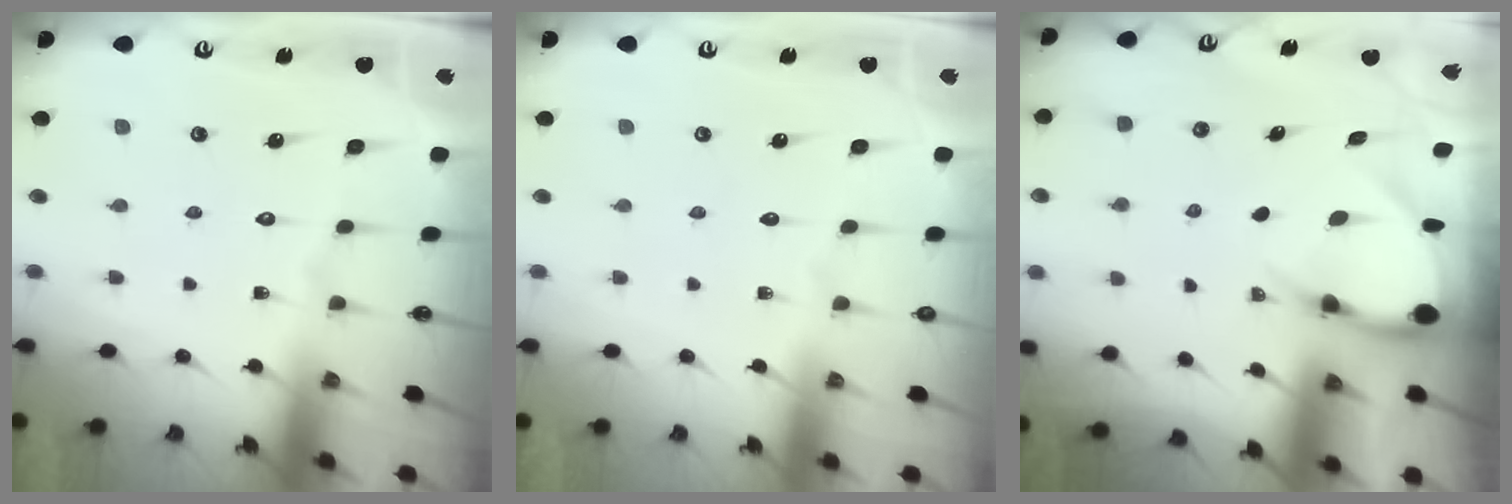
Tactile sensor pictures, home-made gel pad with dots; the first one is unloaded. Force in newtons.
{"total": 0.0}
{"total": 4.3, "press": 4.3, "slide": 0.4}